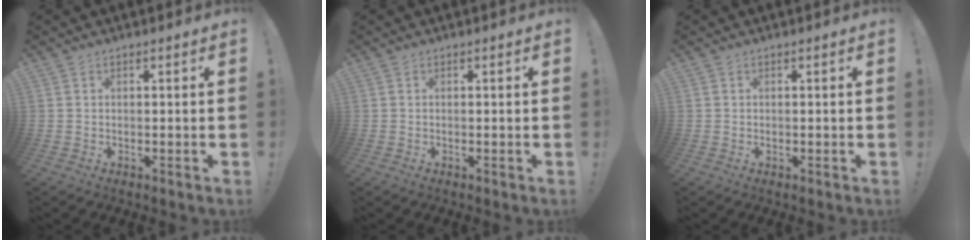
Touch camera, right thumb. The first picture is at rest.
{"total": 0.0}
{"total": 0.0}